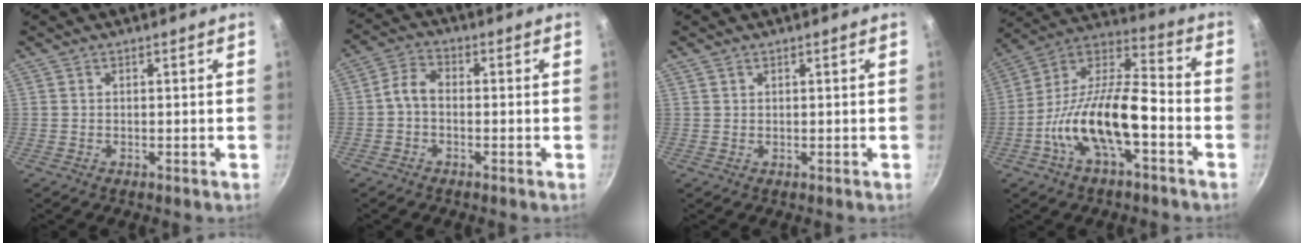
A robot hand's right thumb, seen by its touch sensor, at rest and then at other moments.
{"total": 4.1, "force": [-1.1, 2.7, 3.0], "torque": [-0.061, 0.028, -0.031]}
{"total": 0.7, "force": [0.5, 0.4, 0.3], "torque": [-0.004, 0.000, 0.009]}
{"total": 18.6, "force": [-6.1, 7.6, 15.9], "torque": [-0.279, 0.047, -0.127]}